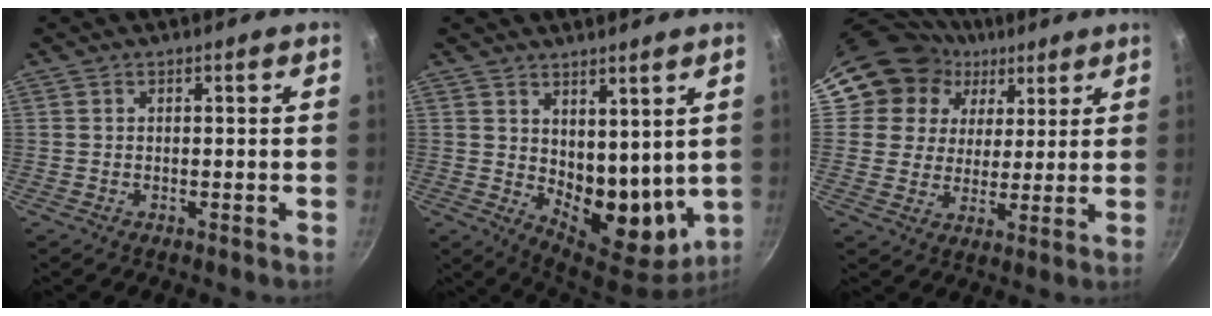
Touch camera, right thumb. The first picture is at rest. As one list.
[{"total": 12.0, "force": [4.0, 7.4, 8.6], "torque": [-0.089, -0.051, 0.080]}, {"total": 14.0, "force": [6.9, 11.7, 3.3], "torque": [-0.036, -0.002, 0.117]}]